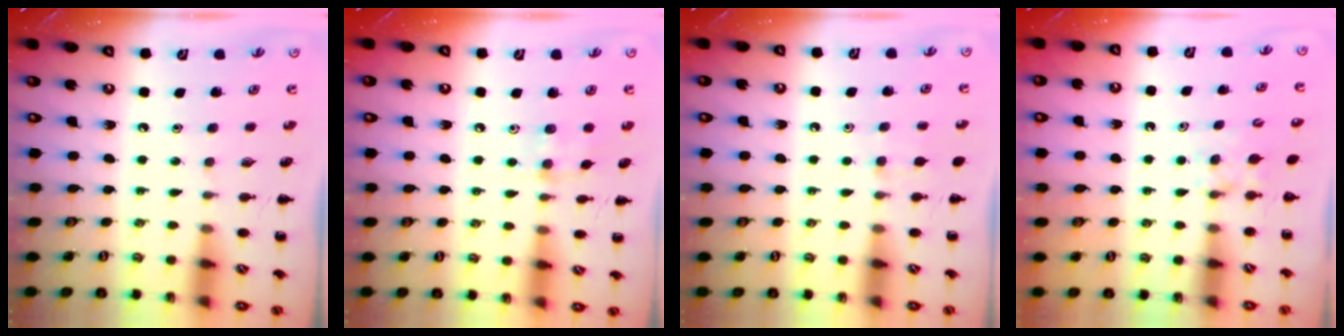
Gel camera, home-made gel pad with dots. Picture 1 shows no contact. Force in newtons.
{"total": 5.4, "press": 5.4, "slide": 0.7}
{"total": 4.4, "press": 4.1, "slide": 1.6}
{"total": 3.7, "press": 3.4, "slide": 1.4}